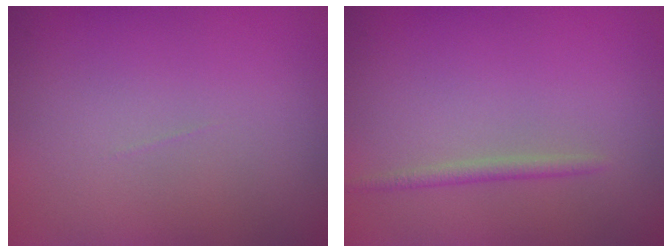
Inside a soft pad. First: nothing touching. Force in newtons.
{"total": 1.1, "press": 1.1, "slide": 0.0}